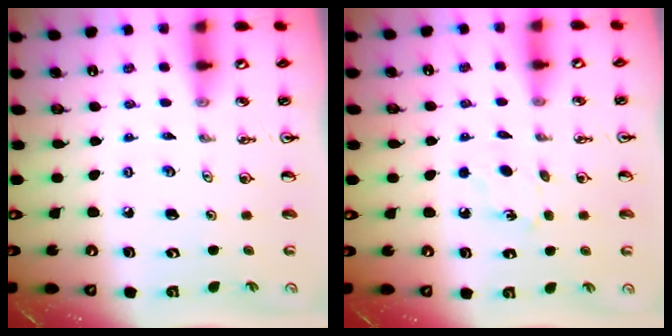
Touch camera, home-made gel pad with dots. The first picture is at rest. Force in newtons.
{"total": 4.4, "press": 4.4, "slide": 0.6}